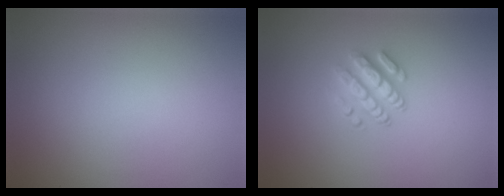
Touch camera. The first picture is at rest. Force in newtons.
{"total": 2.9, "press": 2.5, "slide": 1.6}